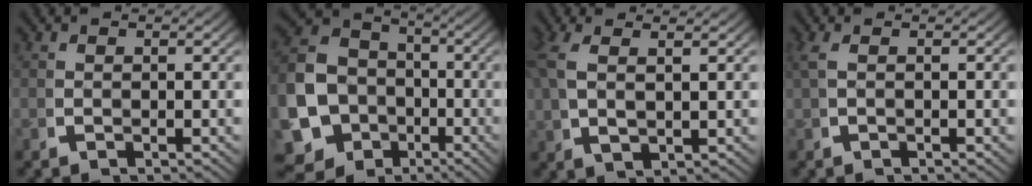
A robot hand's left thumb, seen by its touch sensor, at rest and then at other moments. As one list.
[{"total": 17.1, "force": [-4.8, 14.8, 7.2], "torque": [-0.169, -0.085, -0.069]}, {"total": 3.5, "force": [1.8, 1.1, 2.8], "torque": [-0.060, 0.000, 0.043]}, {"total": 1.0, "force": [0.2, -0.1, 1.0], "torque": [-0.029, 0.001, 0.010]}]